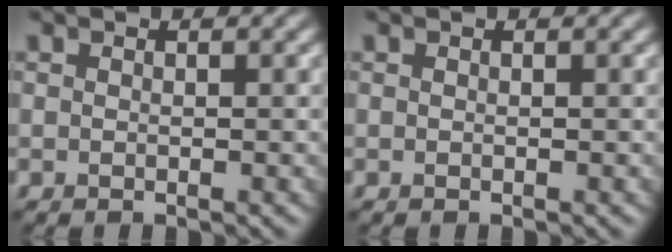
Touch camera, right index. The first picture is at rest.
{"total": 0.0}